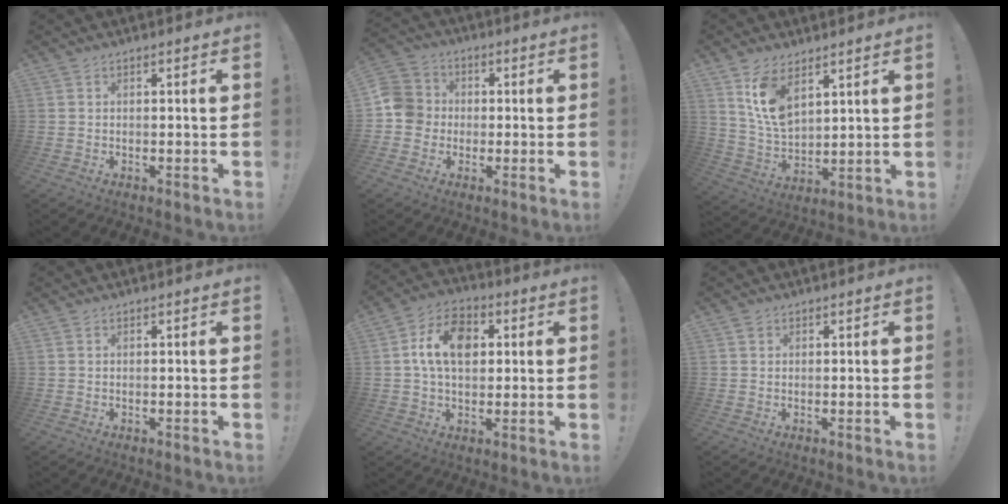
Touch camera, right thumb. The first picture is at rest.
{"total": 8.9, "force": [-1.1, 8.4, 2.6], "torque": [-0.057, 0.024, -0.016]}
{"total": 11.3, "force": [6.9, 6.2, 6.5], "torque": [-0.125, -0.035, 0.133]}
{"total": 0.0}
{"total": 12.8, "force": [2.6, 8.7, 9.0], "torque": [-0.138, 0.013, 0.052]}
{"total": 0.9, "force": [0.5, 0.8, 0.0], "torque": [-0.001, 0.001, 0.009]}